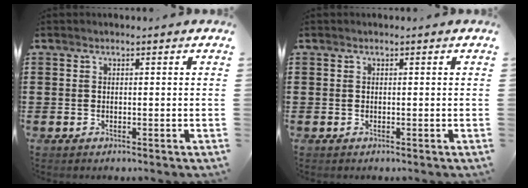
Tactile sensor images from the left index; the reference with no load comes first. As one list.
[{"total": 0.0}]